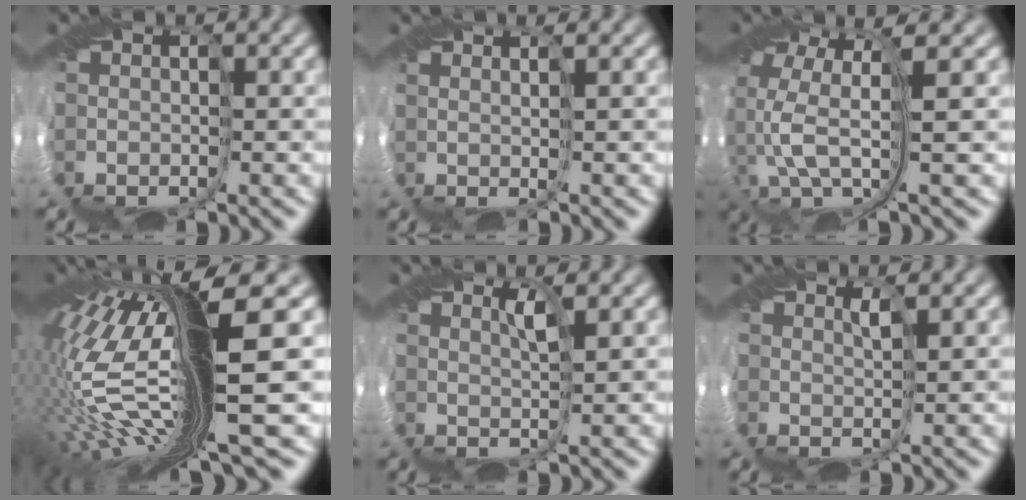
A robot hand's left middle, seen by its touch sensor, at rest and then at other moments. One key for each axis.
{"total": 2.0, "fx": 1.5, "fy": -0.2, "fz": 1.3, "tx": -0.005, "ty": 0.026, "tz": 0.006}
{"total": 6.3, "fx": -0.2, "fy": 1.5, "fz": 6.1, "tx": -0.145, "ty": 0.008, "tz": -0.015}
{"total": 16.5, "fx": 0.0, "fy": 1.9, "fz": 16.4, "tx": -0.317, "ty": -0.034, "tz": 0.026}
{"total": 1.8, "fx": 1.0, "fy": -1.0, "fz": 1.0, "tx": -0.024, "ty": 0.004, "tz": 0.023}
{"total": 1.3, "fx": 0.8, "fy": -0.9, "fz": 0.4, "tx": -0.011, "ty": 0.001, "tz": 0.021}